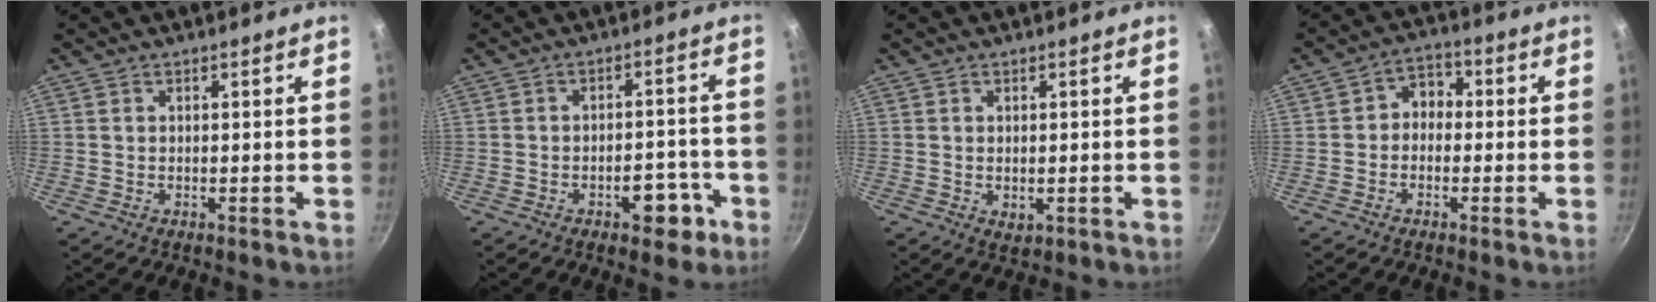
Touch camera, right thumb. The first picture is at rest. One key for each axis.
{"total": 6.9, "fx": -3.5, "fy": 3.6, "fz": 4.7, "tx": -0.036, "ty": 0.029, "tz": -0.040}
{"total": 1.8, "fx": -0.1, "fy": 1.2, "fz": 1.4, "tx": -0.021, "ty": -0.004, "tz": 0.000}
{"total": 4.9, "fx": -0.5, "fy": 4.0, "fz": 2.7, "tx": -0.009, "ty": 0.020, "tz": -0.023}